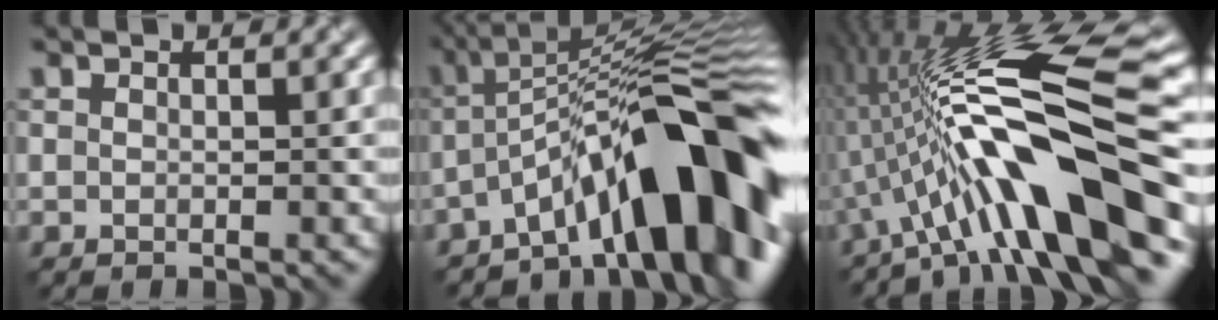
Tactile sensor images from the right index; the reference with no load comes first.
{"total": 12.9, "force": [-6.6, 3.6, 10.4], "torque": [-0.130, 0.021, -0.112]}
{"total": 14.0, "force": [-5.1, 3.3, 12.6], "torque": [-0.201, 0.029, -0.086]}